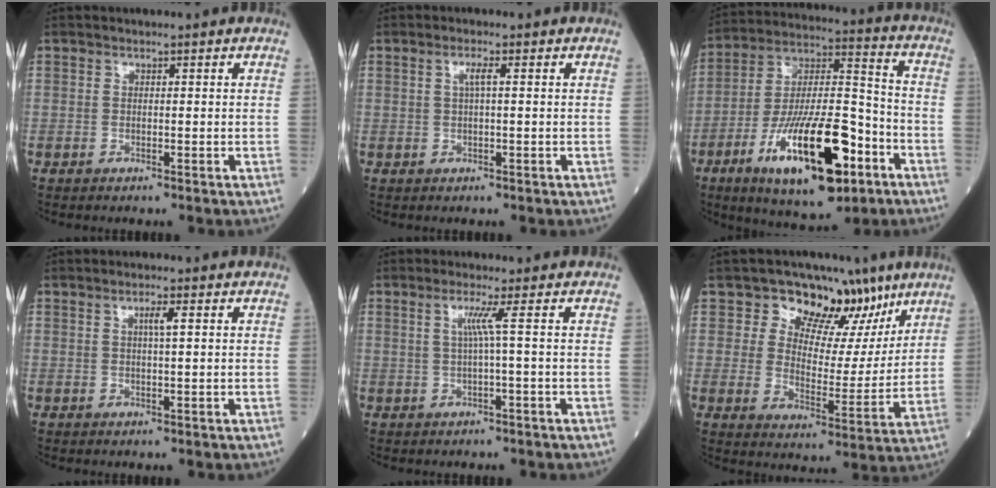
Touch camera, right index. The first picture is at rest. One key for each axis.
{"total": 1.8, "fx": 0.4, "fy": 0.0, "fz": 1.7, "tx": -0.034, "ty": 0.002, "tz": 0.006}
{"total": 21.2, "fx": -9.8, "fy": 6.0, "fz": 17.8, "tx": -0.327, "ty": -0.012, "tz": -0.157}
{"total": 1.9, "fx": 0.5, "fy": -0.1, "fz": 1.8, "tx": -0.033, "ty": 0.001, "tz": 0.008}
{"total": 2.5, "fx": 0.4, "fy": -1.0, "fz": 2.3, "tx": -0.047, "ty": 0.000, "tz": 0.010}
{"total": 11.5, "fx": 7.4, "fy": 6.9, "fz": 5.5, "tx": -0.062, "ty": 0.004, "tz": 0.114}